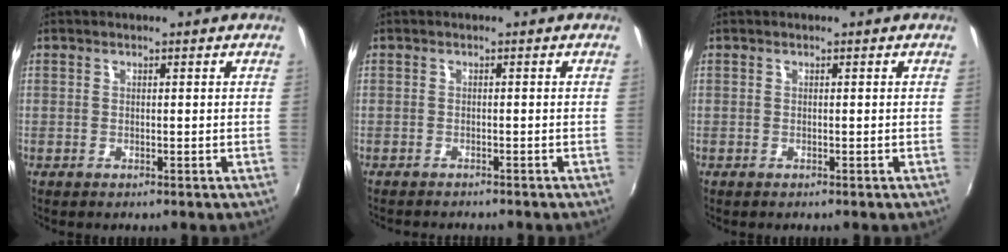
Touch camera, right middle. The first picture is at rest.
{"total": 3.1, "force": [-2.9, 0.4, 0.9], "torque": [-0.027, -0.013, -0.046]}
{"total": 0.0}